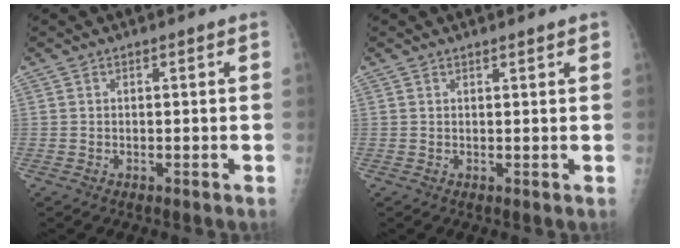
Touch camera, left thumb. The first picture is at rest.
{"total": 1.5, "force": [1.2, 0.2, 0.8], "torque": [-0.005, 0.000, 0.016]}